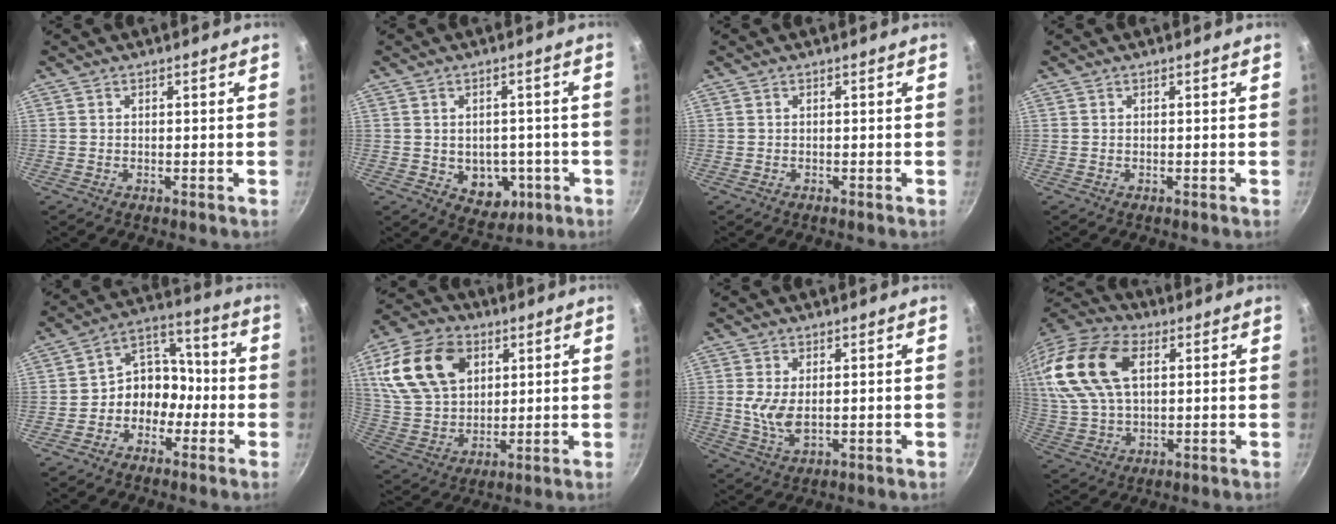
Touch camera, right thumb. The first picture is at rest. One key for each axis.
{"total": 7.9, "fx": -1.8, "fy": 6.1, "fz": 4.8, "tx": -0.031, "ty": 0.005, "tz": -0.010}
{"total": 0.0}
{"total": 0.0}
{"total": 9.4, "fx": -3.0, "fy": 7.6, "fz": 4.5, "tx": -0.018, "ty": 0.059, "tz": -0.064}
{"total": 18.4, "fx": 6.6, "fy": 12.8, "fz": 11.6, "tx": -0.194, "ty": -0.007, "tz": 0.126}
{"total": 5.5, "fx": 0.6, "fy": 2.7, "fz": 4.7, "tx": -0.093, "ty": -0.009, "tz": 0.018}
{"total": 20.6, "fx": 6.4, "fy": 12.3, "fz": 15.3, "tx": -0.309, "ty": 0.006, "tz": 0.113}